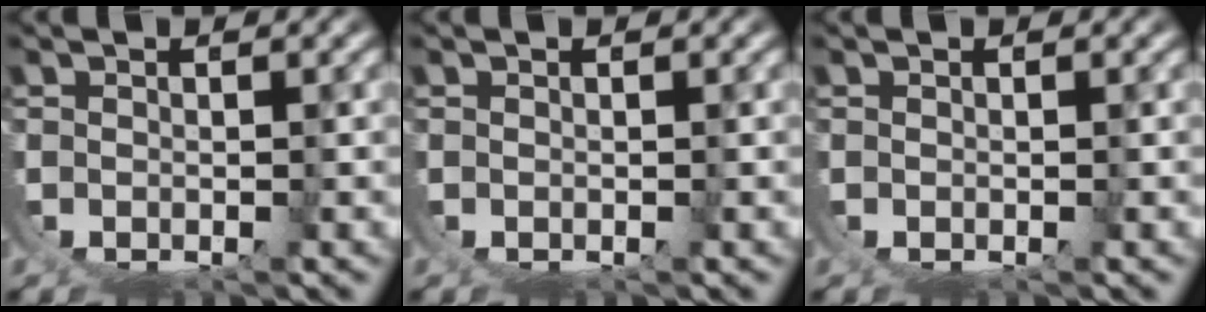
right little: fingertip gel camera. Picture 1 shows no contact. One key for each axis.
{"total": 0.0}
{"total": 0.0}